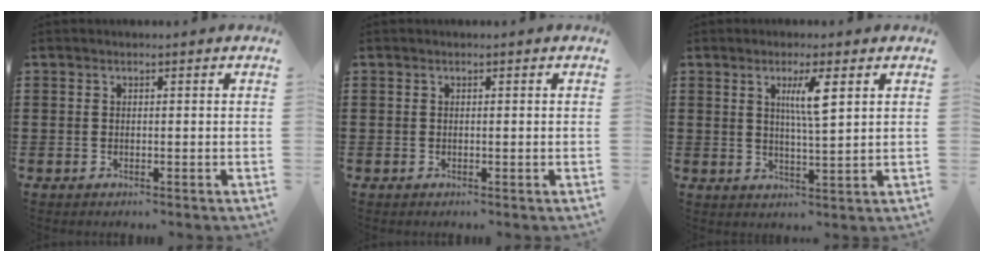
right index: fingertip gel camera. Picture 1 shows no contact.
{"total": 0.0}
{"total": 4.9, "force": [1.9, 0.5, 4.5], "torque": [-0.093, 0.004, 0.027]}